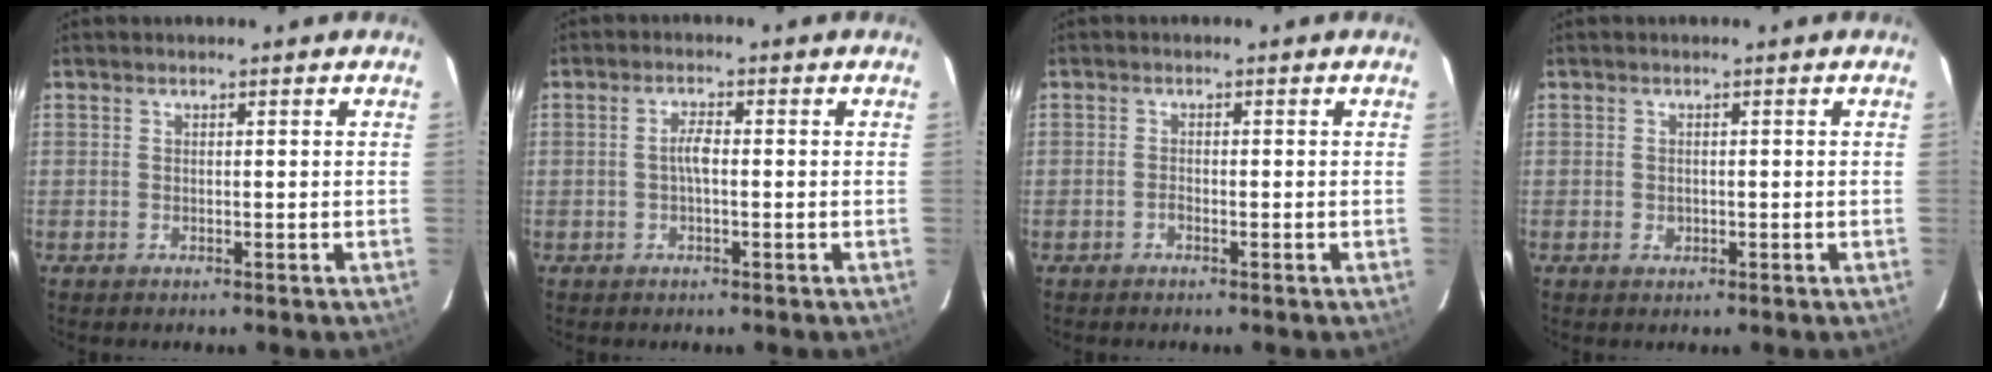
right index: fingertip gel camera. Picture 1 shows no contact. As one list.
[{"total": 2.4, "force": [-0.3, 0.6, 2.2], "torque": [-0.045, 0.006, -0.007]}, {"total": 0.7, "force": [-0.6, 0.4, 0.2], "torque": [-0.003, 0.000, -0.012]}, {"total": 1.1, "force": [-0.2, 1.0, 0.3], "torque": [-0.001, -0.001, -0.002]}]